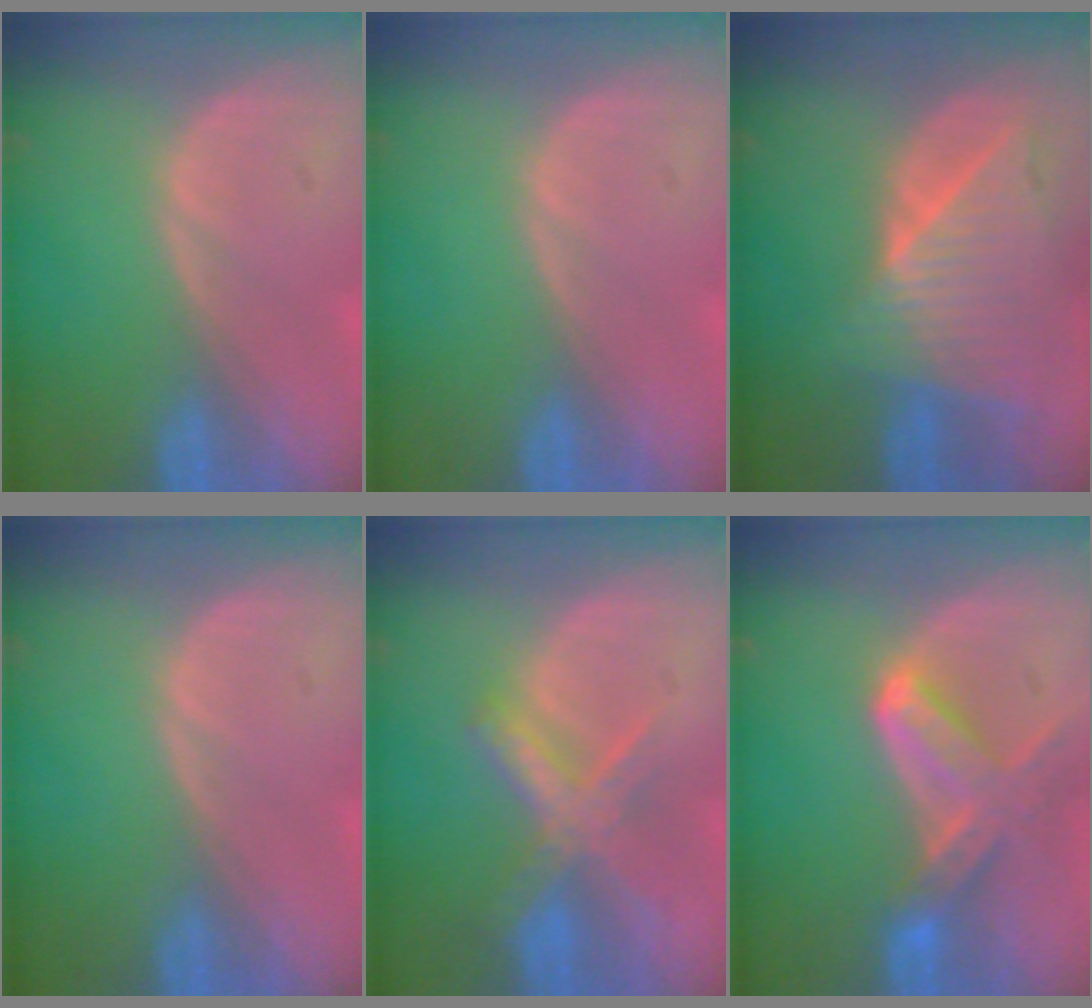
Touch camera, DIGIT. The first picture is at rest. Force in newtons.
{"total": 0.0}
{"total": 9.1, "press": 8.1, "slide": 4.0}
{"total": 0.0}
{"total": 7.2, "press": 6.1, "slide": 3.9}
{"total": 7.4, "press": 6.7, "slide": 3.2}